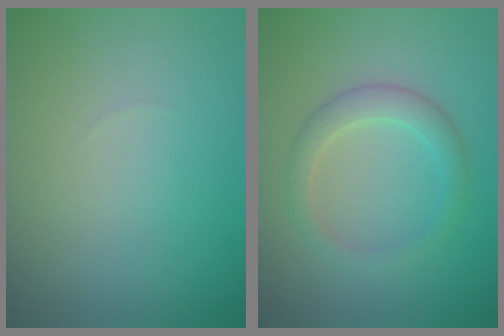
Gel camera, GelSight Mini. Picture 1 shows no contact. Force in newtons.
{"total": 2.6, "press": 2.6, "slide": 0.2}